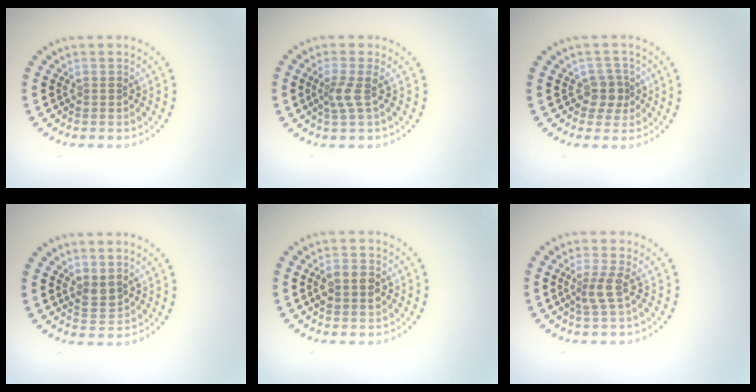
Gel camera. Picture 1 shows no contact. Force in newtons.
{"total": 2.0, "press": 1.4, "slide": 1.4}
{"total": 2.2, "press": 1.9, "slide": 1.1}
{"total": 1.6, "press": 1.5, "slide": 0.7}
{"total": 2.9, "press": 2.9, "slide": 0.1}
{"total": 2.1, "press": 1.6, "slide": 1.3}